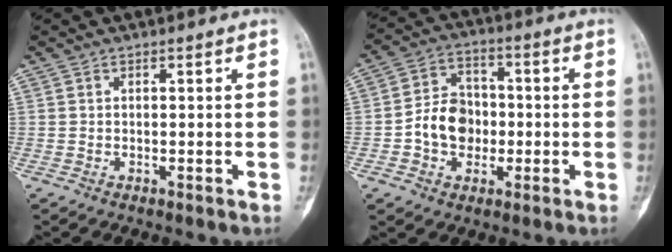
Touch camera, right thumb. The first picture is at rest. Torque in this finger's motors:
{"motor_torque": [0.08, 0.08, 0.53, -0.49, 0.07]}